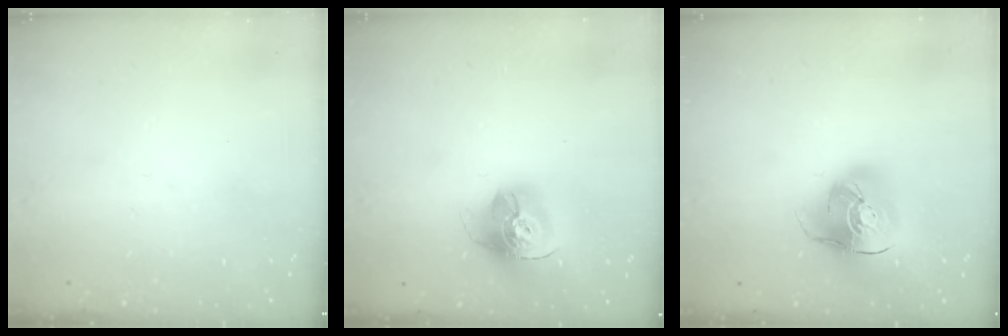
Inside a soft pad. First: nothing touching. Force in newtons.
{"total": 16.3, "press": 16.2, "slide": 1.5}
{"total": 13.4, "press": 13.3, "slide": 2.0}